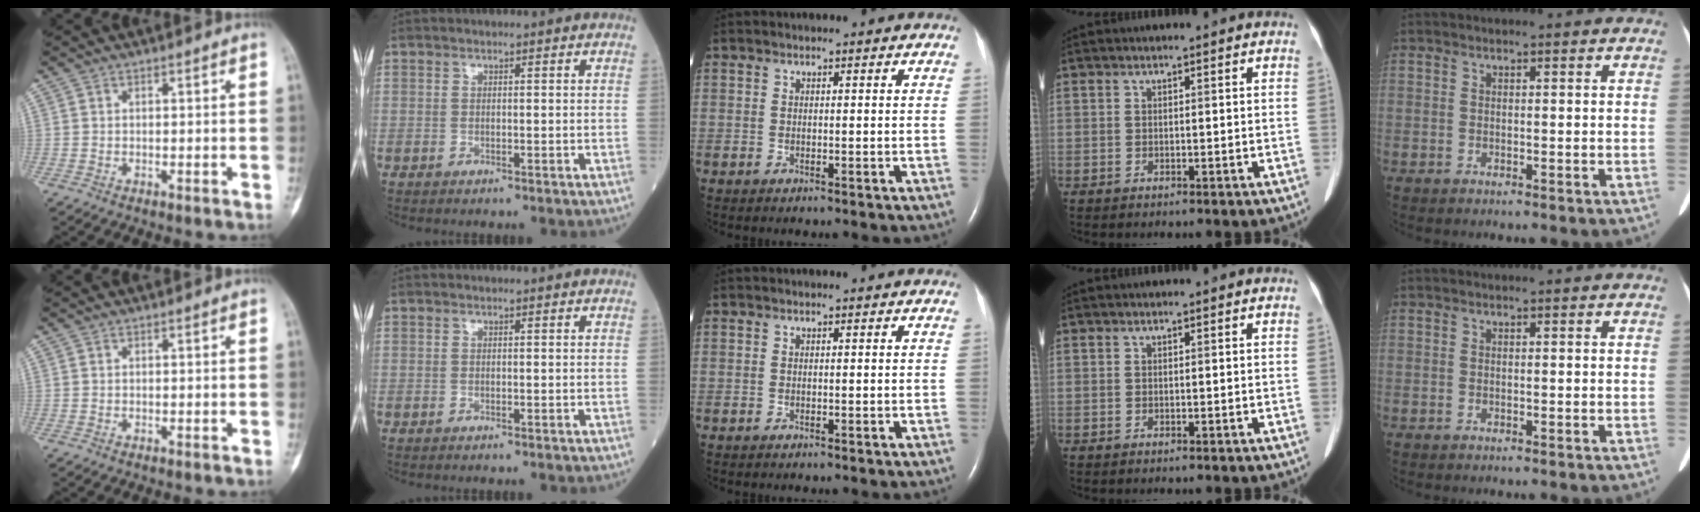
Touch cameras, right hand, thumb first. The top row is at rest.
{}